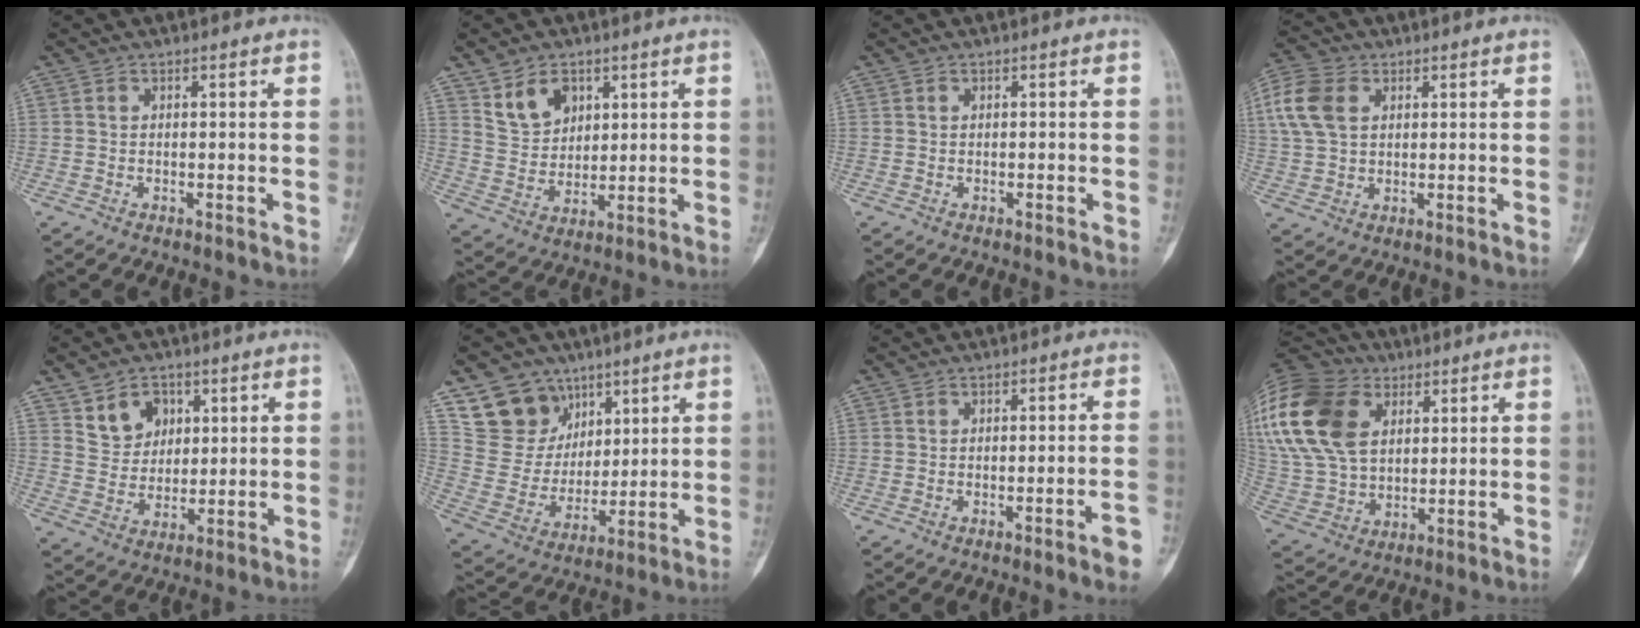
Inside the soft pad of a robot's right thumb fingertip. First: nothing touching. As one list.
[{"total": 7.9, "force": [4.3, 5.5, 3.7], "torque": [-0.044, -0.027, 0.089]}, {"total": 0.0}, {"total": 8.9, "force": [2.6, 6.1, 5.9], "torque": [-0.130, 0.007, 0.050]}, {"total": 7.6, "force": [3.6, 6.0, 3.0], "torque": [-0.018, -0.020, 0.068]}, {"total": 13.2, "force": [7.9, 10.1, 3.0], "torque": [-0.021, -0.042, 0.164]}, {"total": 3.9, "force": [-2.2, 0.0, 3.2], "torque": [-0.044, 0.013, -0.029]}, {"total": 27.0, "force": [9.2, 18.7, 17.1], "torque": [-0.393, 0.031, 0.181]}]